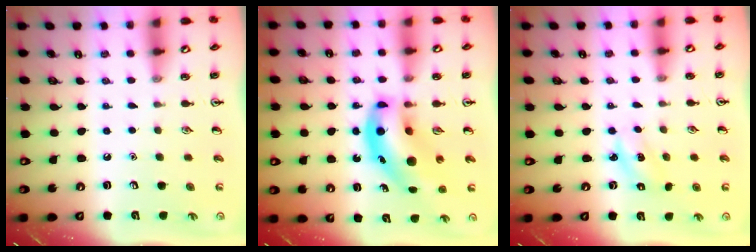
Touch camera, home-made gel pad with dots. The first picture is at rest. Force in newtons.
{"total": 14.0, "press": 13.4, "slide": 3.8}
{"total": 2.2, "press": 2.1, "slide": 0.7}